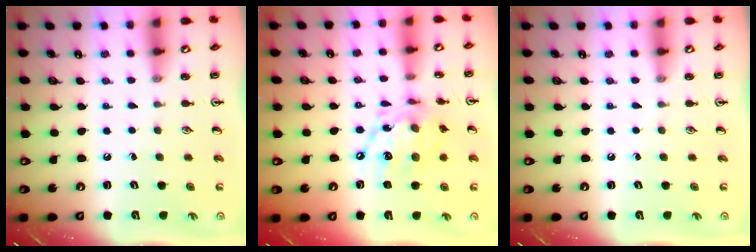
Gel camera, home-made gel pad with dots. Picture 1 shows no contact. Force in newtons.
{"total": 13.9, "press": 13.9, "slide": 0.7}
{"total": 0.0}